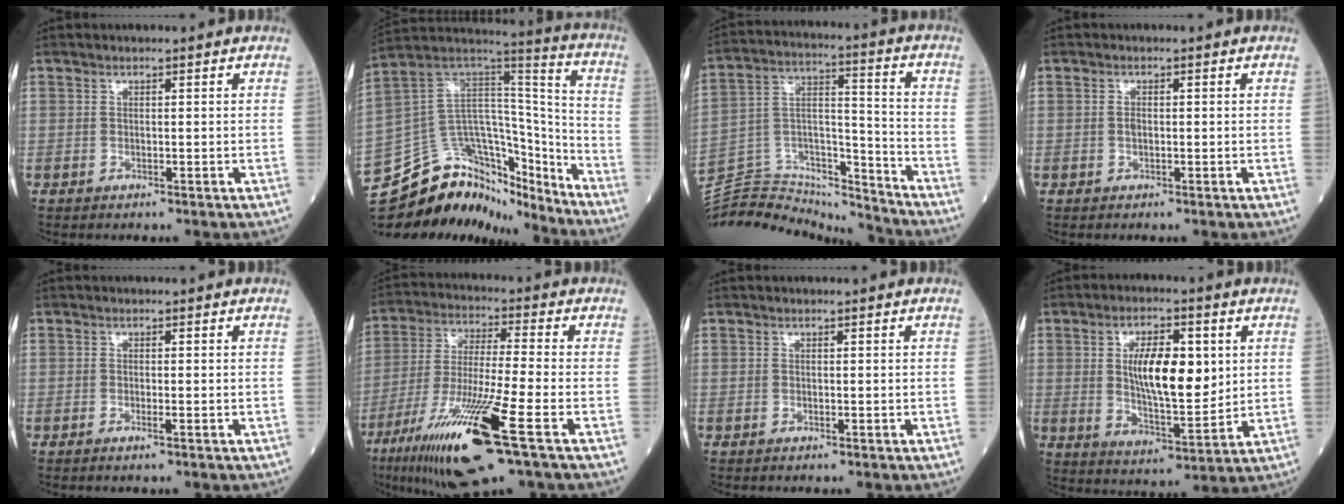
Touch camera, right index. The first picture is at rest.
{"total": 27.3, "force": [-22.9, 9.8, 11.2], "torque": [-0.203, 0.040, -0.350]}
{"total": 20.8, "force": [-20.2, 3.2, 3.4], "torque": [-0.080, 0.044, -0.327]}
{"total": 1.0, "force": [0.0, 0.5, 0.9], "torque": [-0.020, 0.001, -0.001]}
{"total": 0.9, "force": [-0.5, -0.1, 0.7], "torque": [-0.011, -0.001, -0.009]}
{"total": 17.3, "force": [-8.5, 0.5, 15.1], "torque": [-0.300, -0.043, -0.157]}
{"total": 0.0}
{"total": 11.3, "force": [2.2, 3.8, 10.4], "torque": [-0.185, -0.001, 0.041]}